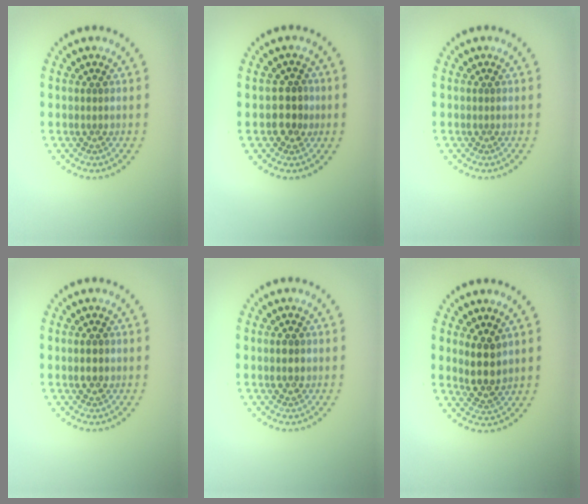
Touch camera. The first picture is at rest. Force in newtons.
{"total": 2.4, "press": 2.4, "slide": 0.7}
{"total": 0.0}
{"total": 1.8, "press": 1.8, "slide": 0.1}
{"total": 1.8, "press": 1.8, "slide": 0.3}
{"total": 2.9, "press": 2.5, "slide": 1.5}